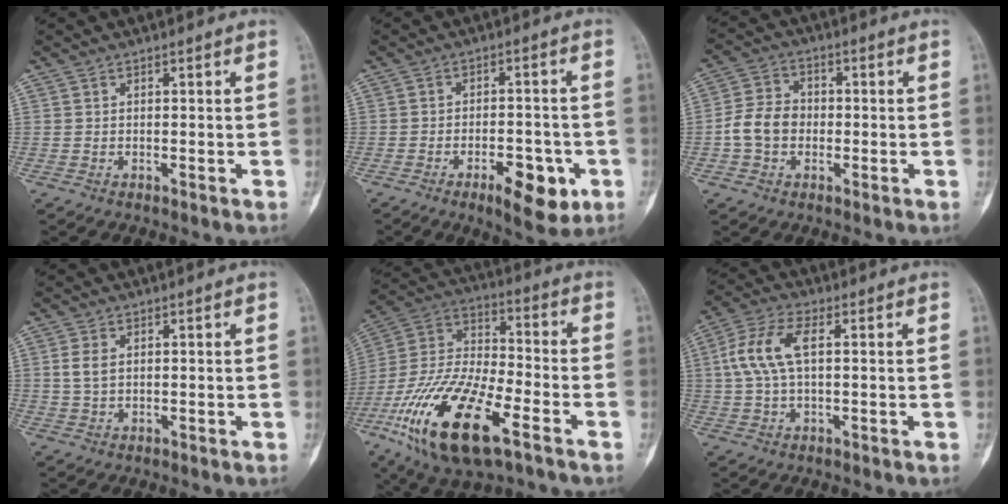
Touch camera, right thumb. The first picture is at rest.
{"total": 9.5, "force": [-4.2, 3.9, 7.6], "torque": [-0.095, 0.017, -0.055]}
{"total": 7.4, "force": [-1.3, 5.9, 4.3], "torque": [-0.070, 0.024, -0.034]}
{"total": 2.9, "force": [0.6, 1.8, 2.2], "torque": [-0.047, 0.000, 0.013]}
{"total": 24.8, "force": [-11.7, 9.5, 19.6], "torque": [-0.430, 0.024, -0.213]}
{"total": 9.0, "force": [1.4, 4.3, 7.8], "torque": [-0.173, 0.025, 0.025]}